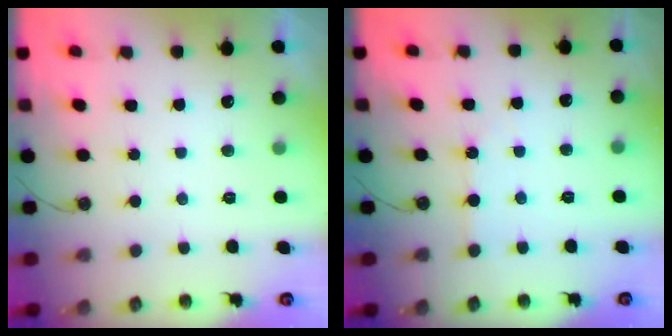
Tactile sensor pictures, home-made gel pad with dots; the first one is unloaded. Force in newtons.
{"total": 2.2, "press": 2.2, "slide": 0.3}